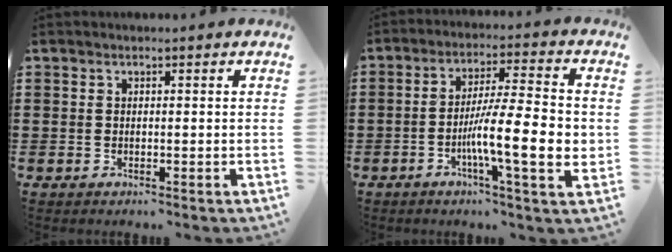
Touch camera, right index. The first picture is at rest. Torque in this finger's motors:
{"motor_torque": [2.14, 0.00, 0.82, 0.21]}